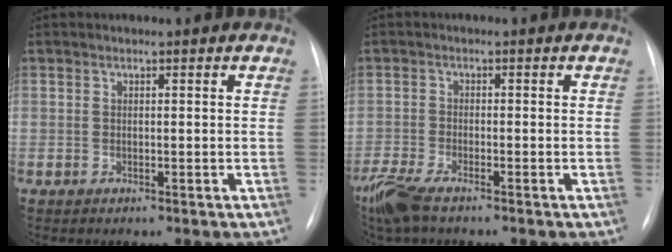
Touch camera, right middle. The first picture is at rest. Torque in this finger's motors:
{"motor_torque": [1.10, -1.04, 0.50, 0.18]}